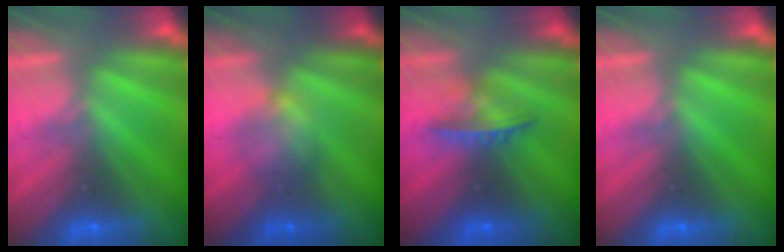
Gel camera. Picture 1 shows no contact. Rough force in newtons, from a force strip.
{"total": 2.0}
{"total": 4.6}
{"total": 0.0}